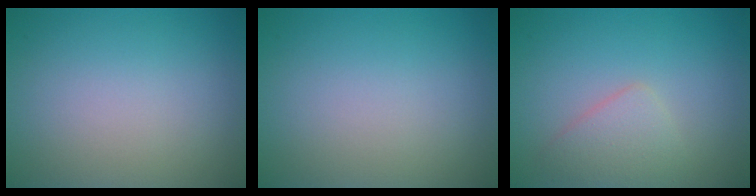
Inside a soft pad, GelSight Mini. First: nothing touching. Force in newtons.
{"total": 0.0}
{"total": 2.4, "press": 2.4, "slide": 0.2}